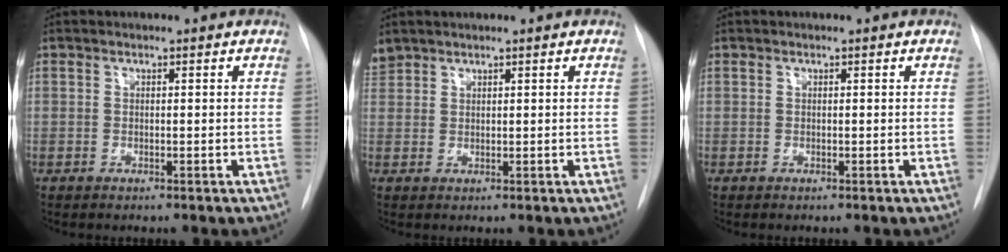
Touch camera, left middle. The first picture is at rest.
{"total": 1.9, "force": [1.8, 0.6, -0.3], "torque": [0.001, 0.013, 0.039]}
{"total": 0.0}